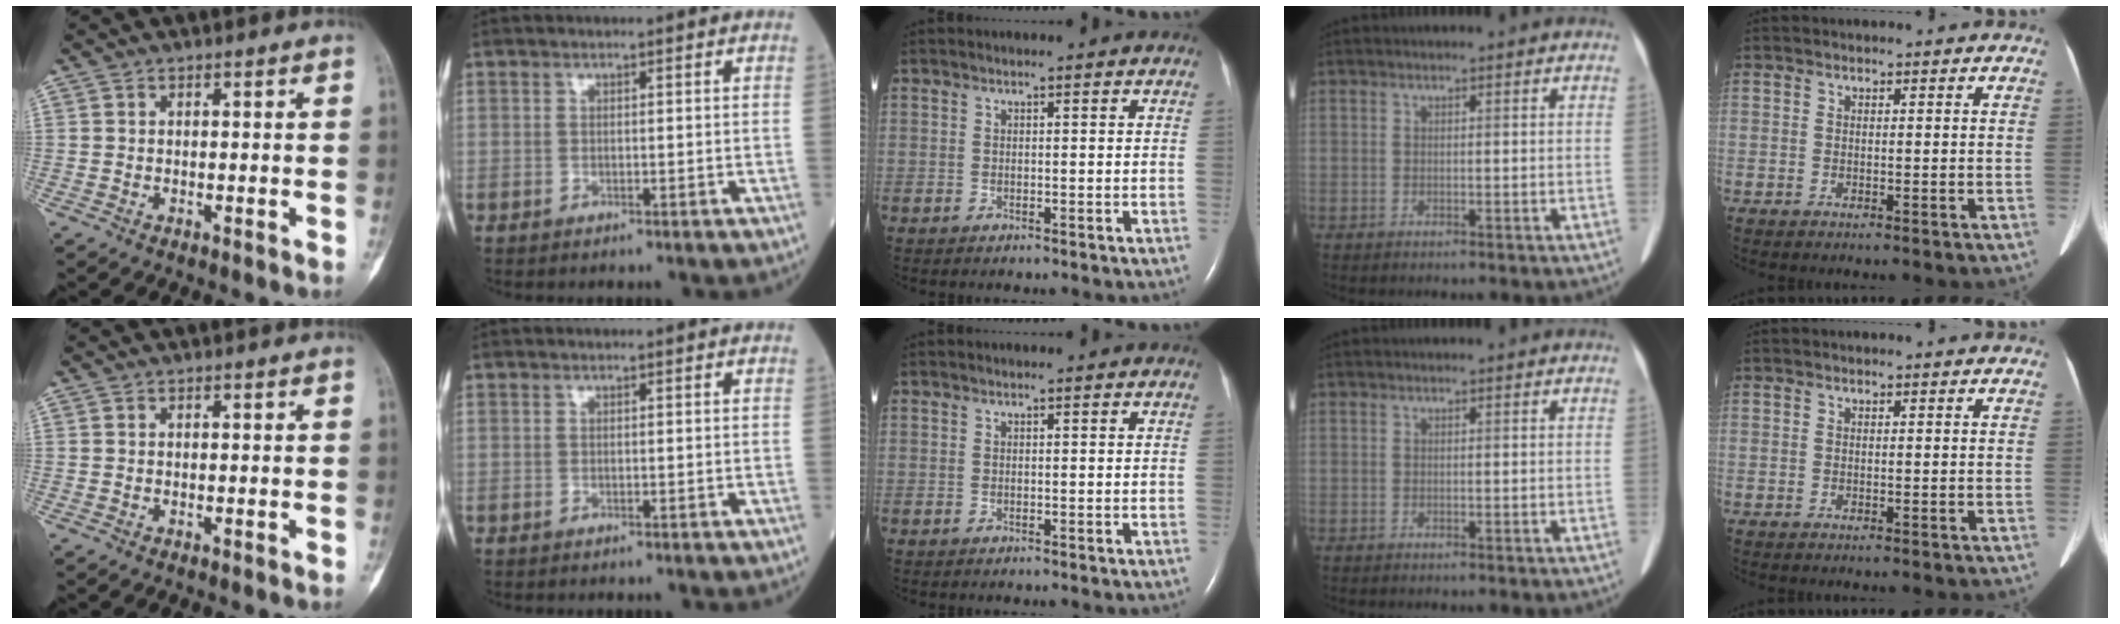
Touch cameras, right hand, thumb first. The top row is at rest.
{}